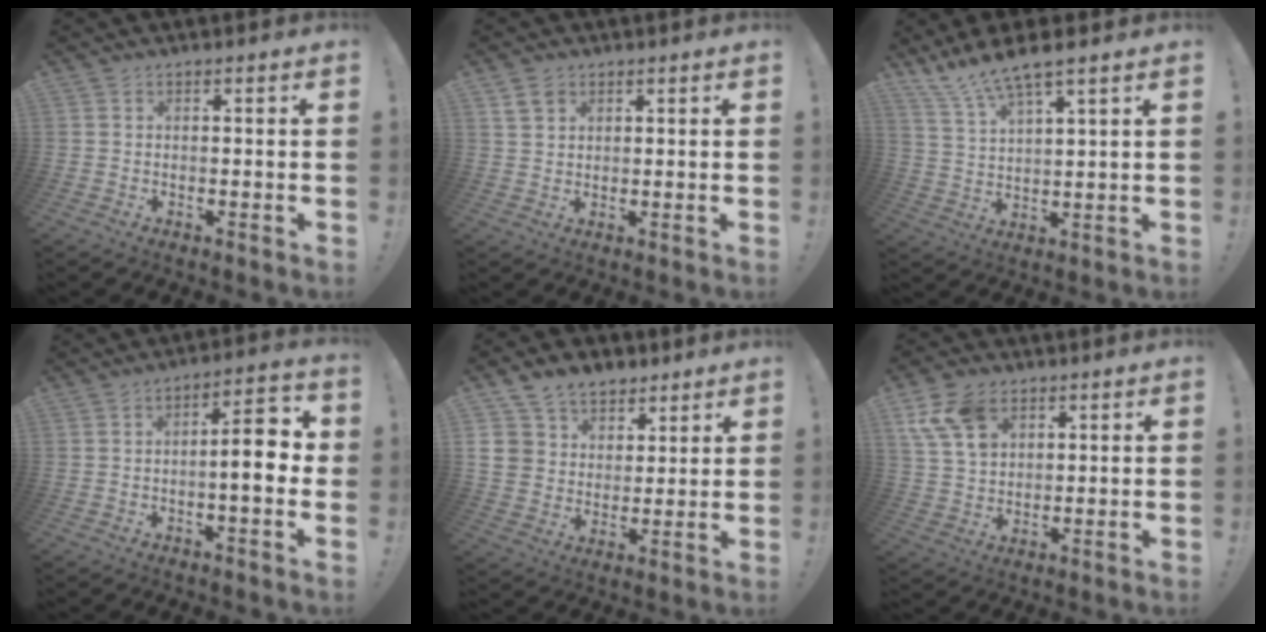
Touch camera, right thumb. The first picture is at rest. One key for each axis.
{"total": 3.7, "fx": 2.4, "fy": 2.6, "fz": 1.3, "tx": -0.017, "ty": -0.009, "tz": 0.045}
{"total": 8.2, "fx": 7.1, "fy": 0.2, "fz": 4.0, "tx": -0.090, "ty": -0.039, "tz": 0.129}
{"total": 9.9, "fx": -0.6, "fy": 3.0, "fz": 9.4, "tx": -0.128, "ty": 0.008, "tz": -0.014}
{"total": 11.0, "fx": 6.6, "fy": 8.4, "fz": 2.9, "tx": -0.046, "ty": -0.042, "tz": 0.134}
{"total": 11.9, "fx": 6.1, "fy": 8.1, "fz": 6.2, "tx": -0.127, "ty": -0.021, "tz": 0.122}